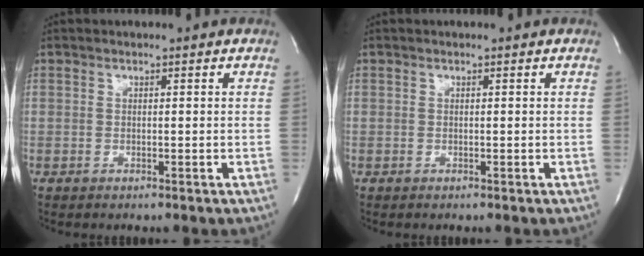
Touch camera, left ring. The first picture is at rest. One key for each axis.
{"total": 0.0}